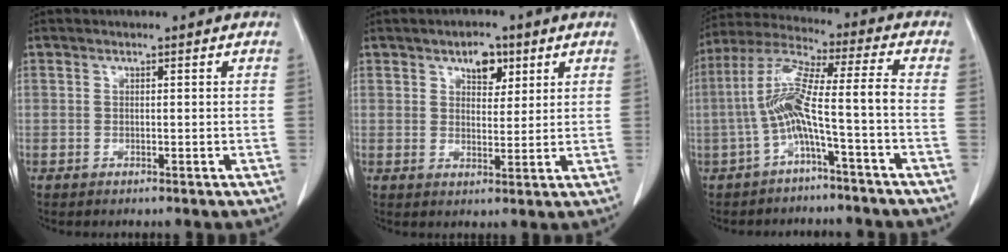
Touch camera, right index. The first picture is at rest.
{"total": 4.5, "force": [2.5, 2.5, 2.8], "torque": [-0.040, 0.003, 0.039]}
{"total": 9.9, "force": [-3.1, -0.3, 9.4], "torque": [-0.193, 0.034, -0.061]}